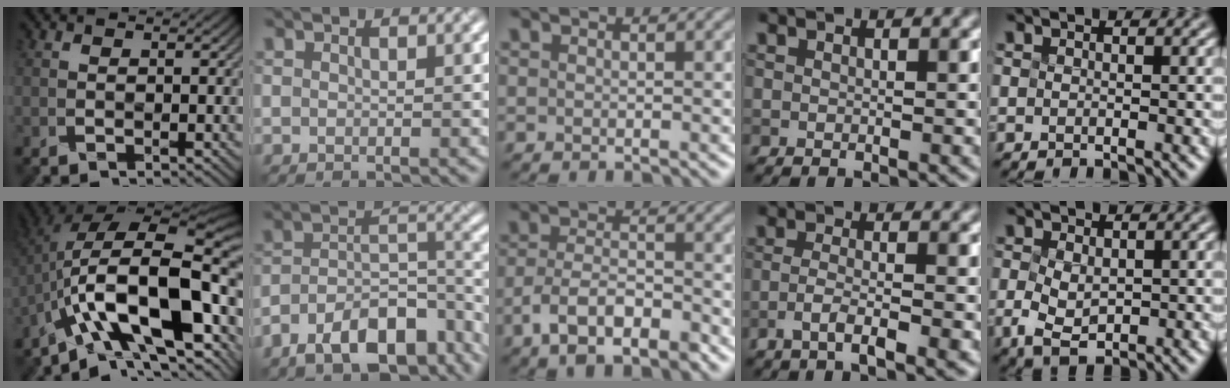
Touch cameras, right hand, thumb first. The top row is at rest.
{"thumb": {"total": 18.8, "force": [-5.4, 8.5, 15.9], "torque": [-0.264, 0.001, -0.091]}, "index": {"total": 10.3, "force": [-7.4, 4.0, 5.9], "torque": [-0.098, -0.001, -0.113]}, "middle": {"total": 5.5, "force": [-3.0, 2.5, 3.8], "torque": [-0.070, 0.002, -0.057]}, "ring": {"total": 3.3, "force": [-1.6, 0.8, 2.8], "torque": [-0.051, 0.004, -0.036]}, "little": {"total": 1.6, "force": [-1.4, 0.4, 0.7], "torque": [-0.041, -0.013, 0.009]}}